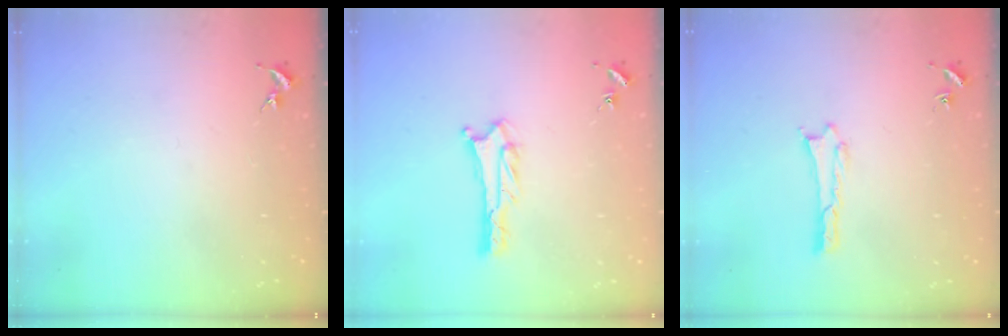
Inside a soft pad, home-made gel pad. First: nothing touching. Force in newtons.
{"total": 3.3, "press": 3.3, "slide": 0.3}
{"total": 0.0}